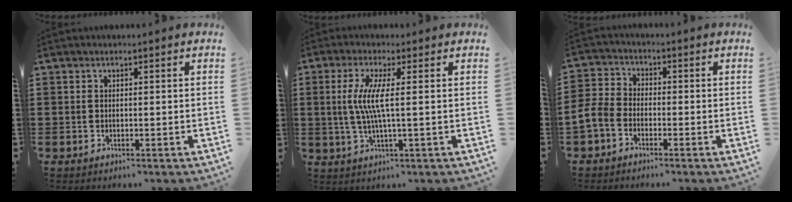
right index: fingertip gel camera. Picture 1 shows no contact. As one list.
[{"total": 6.2, "force": [0.4, 0.2, 6.1], "torque": [-0.137, -0.015, -0.003]}, {"total": 4.0, "force": [-2.7, 2.4, 1.8], "torque": [-0.064, -0.001, -0.062]}]